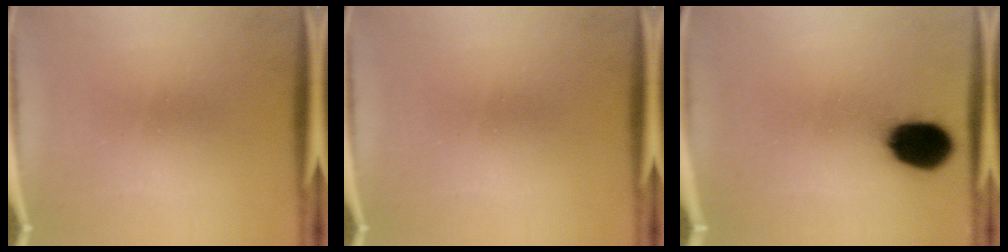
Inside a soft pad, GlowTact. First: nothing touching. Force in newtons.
{"total": 0.0}
{"total": 15.0}